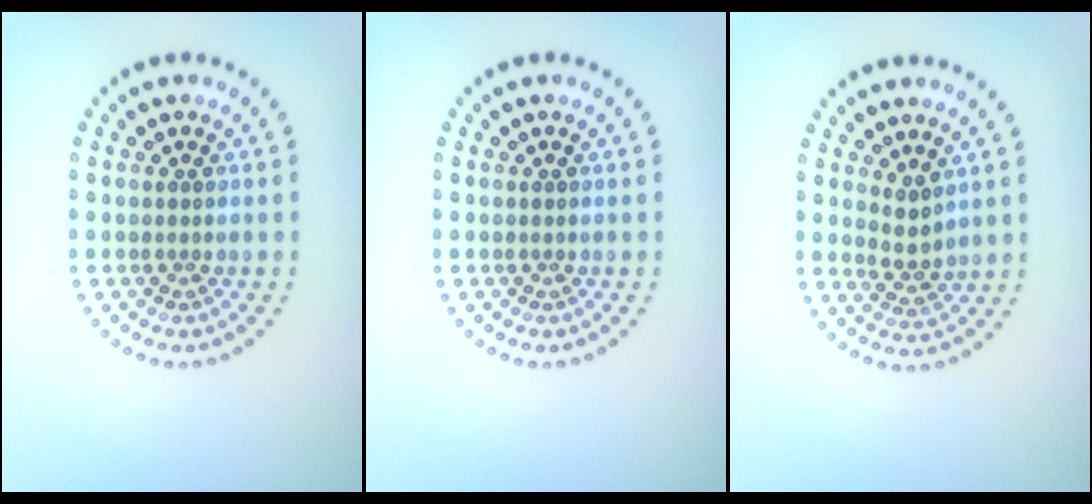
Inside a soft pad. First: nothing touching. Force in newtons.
{"total": 0.0}
{"total": 1.8, "press": 1.4, "slide": 1.1}